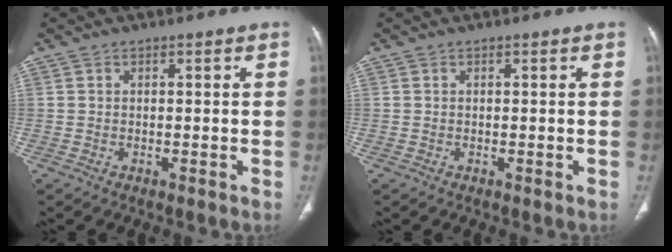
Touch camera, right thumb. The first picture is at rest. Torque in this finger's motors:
{"motor_torque": [0.15, 0.03, -0.10, -0.17, 0.04]}